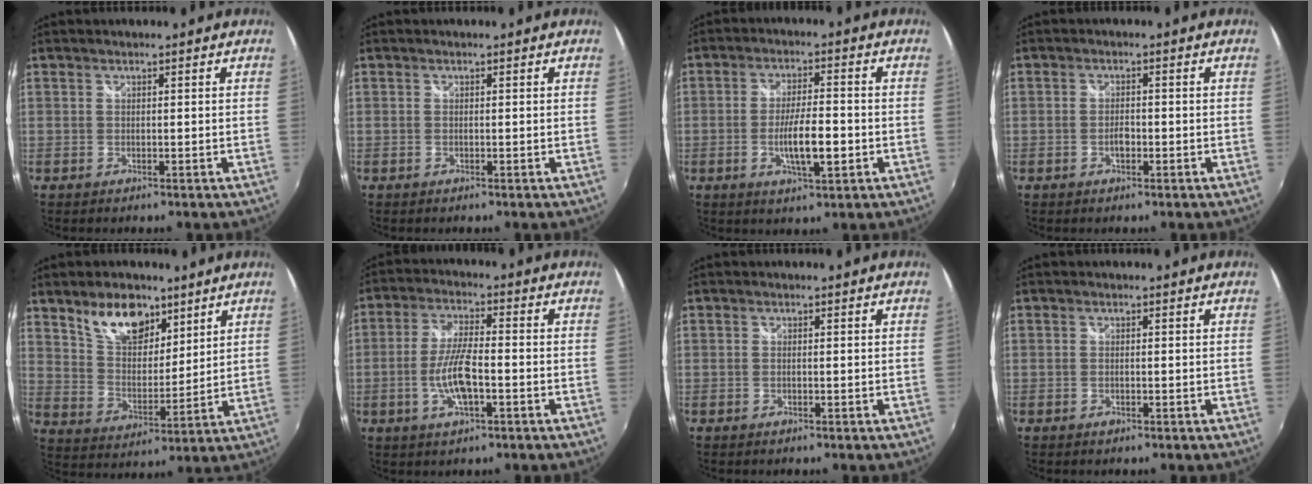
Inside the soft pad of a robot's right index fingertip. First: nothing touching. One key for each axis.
{"total": 0.0}
{"total": 7.8, "fx": -2.1, "fy": 1.6, "fz": 7.3, "tx": -0.136, "ty": -0.006, "tz": -0.032}
{"total": 1.8, "fx": -0.8, "fy": 1.0, "fz": 1.3, "tx": -0.025, "ty": 0.003, "tz": -0.013}
{"total": 11.4, "fx": 7.4, "fy": 6.1, "fz": 6.2, "tx": -0.102, "ty": 0.008, "tz": 0.140}
{"total": 8.3, "fx": -2.5, "fy": 2.2, "fz": 7.6, "tx": -0.153, "ty": 0.001, "tz": -0.047}
{"total": 0.0}
{"total": 0.6, "fx": -0.4, "fy": 0.3, "fz": 0.3, "tx": -0.005, "ty": -0.001, "tz": -0.006}